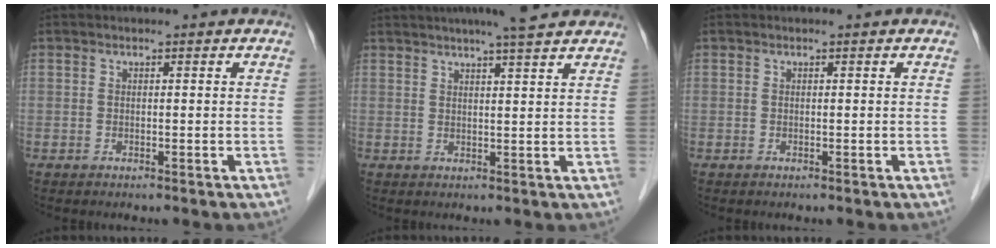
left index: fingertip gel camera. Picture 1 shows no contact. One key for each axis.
{"total": 9.1, "fx": 7.7, "fy": 0.2, "fz": 4.8, "tx": -0.073, "ty": 0.023, "tz": 0.094}
{"total": 0.0}